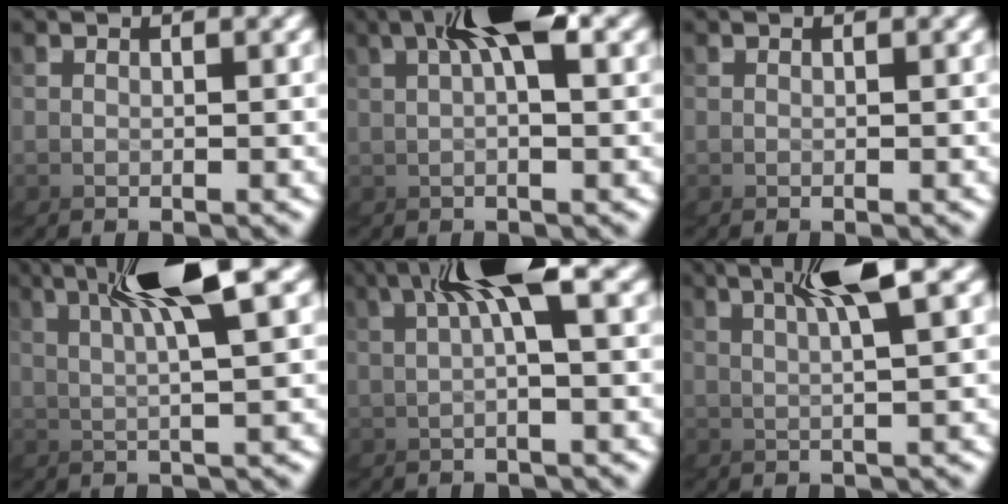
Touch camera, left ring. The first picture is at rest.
{"total": 5.2, "force": [1.6, 0.1, 5.0], "torque": [-0.106, 0.021, 0.019]}
{"total": 0.0}
{"total": 6.8, "force": [4.1, -0.4, 5.4], "torque": [-0.112, 0.032, 0.056]}
{"total": 5.9, "force": [2.0, -0.4, 5.6], "torque": [-0.111, 0.031, 0.026]}
{"total": 4.3, "force": [2.8, -2.2, 2.4], "torque": [-0.066, 0.029, 0.043]}